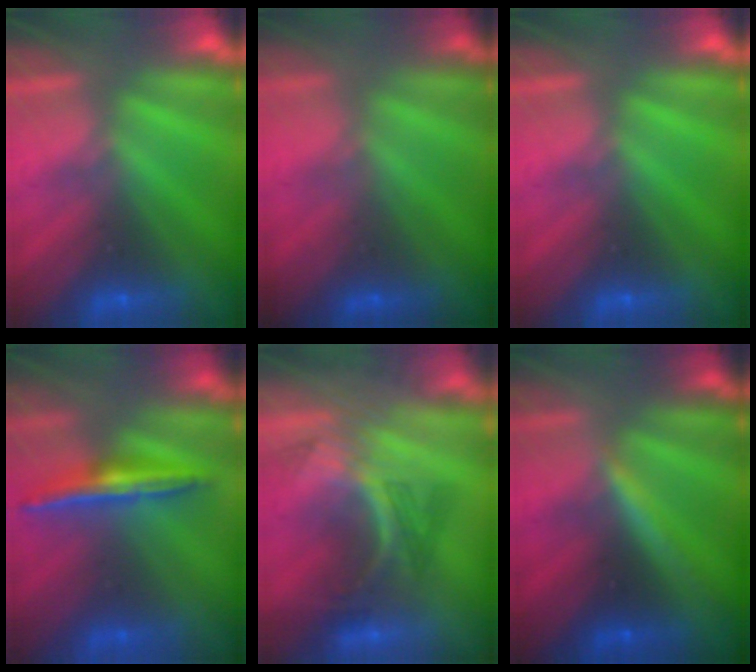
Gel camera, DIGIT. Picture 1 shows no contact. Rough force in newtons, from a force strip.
{"total": 1.1}
{"total": 0.0}
{"total": 1.5}
{"total": 3.0}
{"total": 3.5}